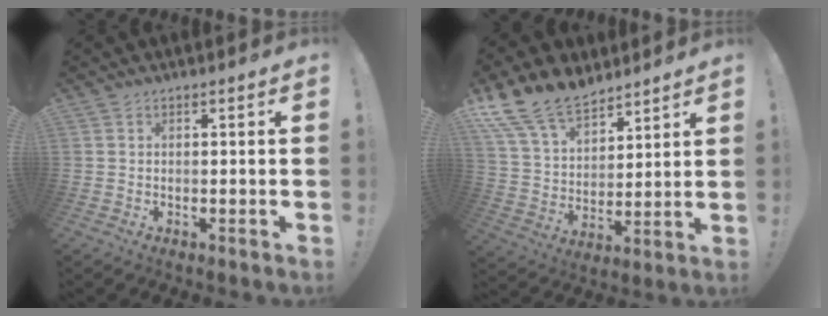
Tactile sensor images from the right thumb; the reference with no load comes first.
{"total": 16.2, "force": [12.4, 8.2, 6.4], "torque": [-0.131, -0.082, 0.237]}